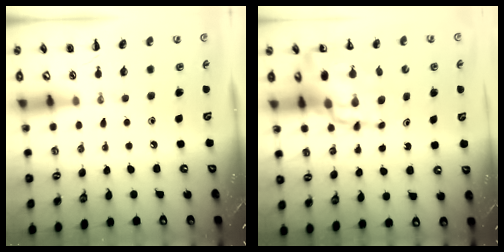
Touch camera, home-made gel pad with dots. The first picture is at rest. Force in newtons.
{"total": 14.9, "press": 14.3, "slide": 4.1}